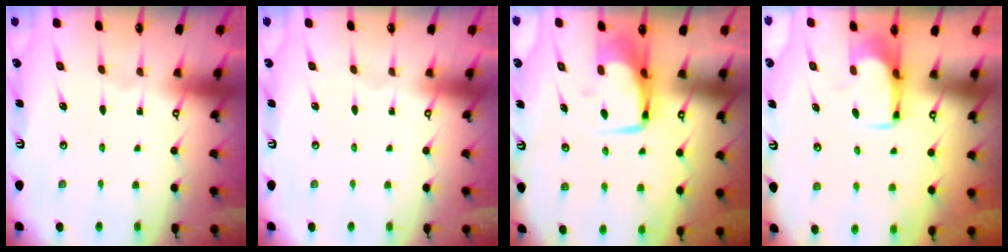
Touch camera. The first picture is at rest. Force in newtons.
{"total": 0.0}
{"total": 7.5, "press": 7.3, "slide": 1.5}
{"total": 2.1, "press": 2.0, "slide": 0.4}